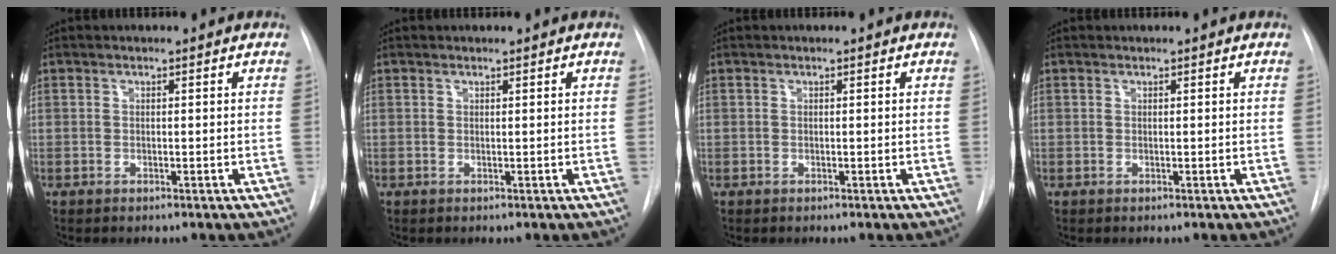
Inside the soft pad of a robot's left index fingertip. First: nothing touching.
{"total": 0.0}
{"total": 0.0}
{"total": 0.0}